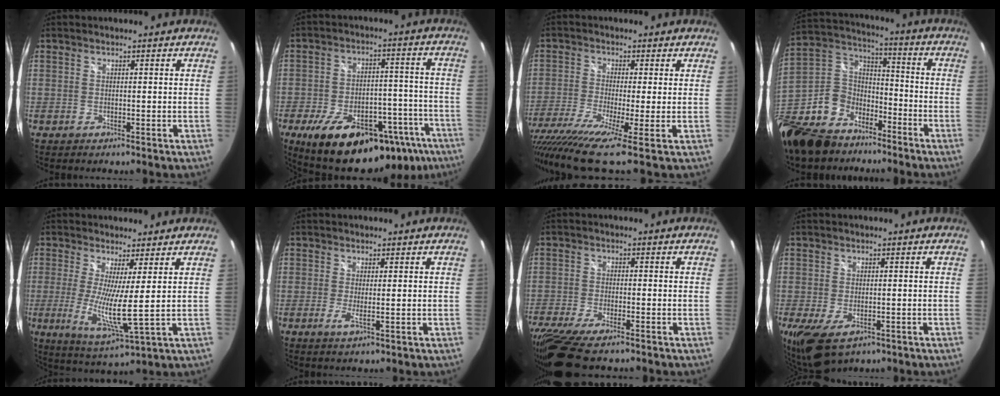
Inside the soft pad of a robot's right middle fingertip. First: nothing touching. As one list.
[{"total": 26.5, "force": [-16.9, 12.3, 16.3], "torque": [-0.265, -0.004, -0.219]}, {"total": 10.6, "force": [-7.0, -0.4, 8.0], "torque": [-0.176, -0.050, -0.135]}, {"total": 21.9, "force": [-14.1, 14.0, 9.1], "torque": [-0.258, 0.025, -0.242]}, {"total": 8.8, "force": [0.7, 0.1, 8.8], "torque": [-0.172, -0.029, 0.009]}, {"total": 2.0, "force": [-0.2, -0.1, 2.0], "torque": [-0.039, -0.007, -0.005]}, {"total": 13.4, "force": [-10.6, 3.0, 7.7], "torque": [-0.178, -0.055, -0.186]}, {"total": 8.1, "force": [-3.7, 4.6, 5.7], "torque": [-0.119, -0.034, -0.061]}]